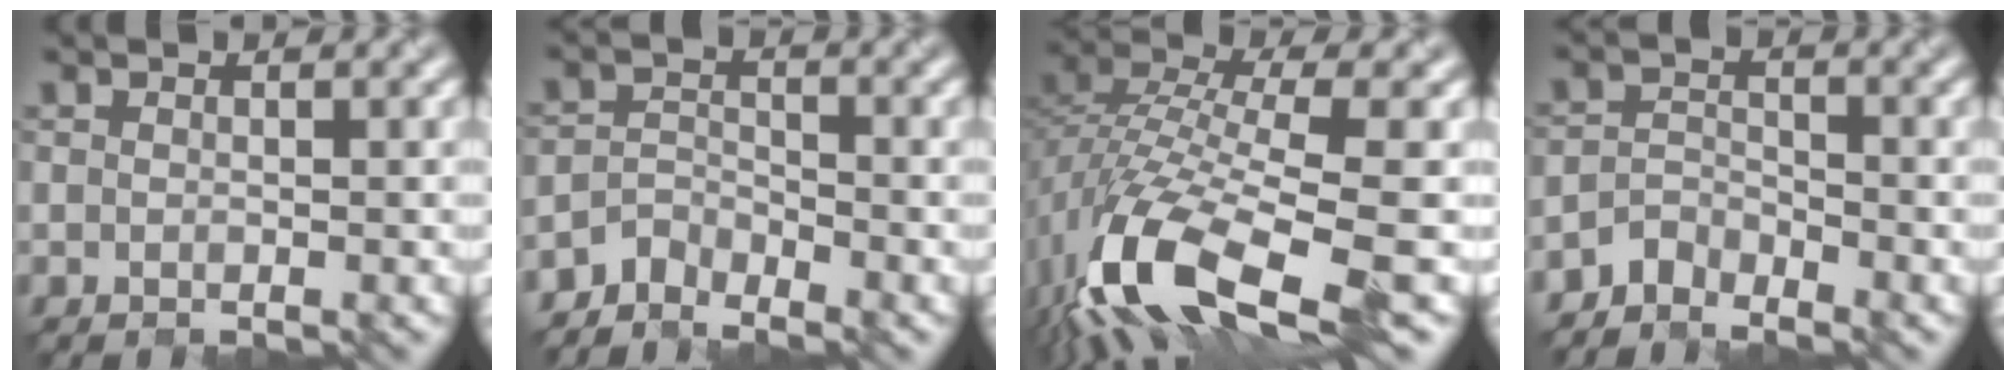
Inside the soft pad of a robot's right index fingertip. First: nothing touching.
{"total": 2.5, "force": [-2.4, 0.7, 0.2], "torque": [-0.002, 0.003, -0.056]}
{"total": 12.1, "force": [-5.7, 4.1, 9.8], "torque": [-0.202, -0.011, -0.110]}
{"total": 2.3, "force": [-2.2, 0.7, 0.1], "torque": [0.000, 0.005, -0.050]}